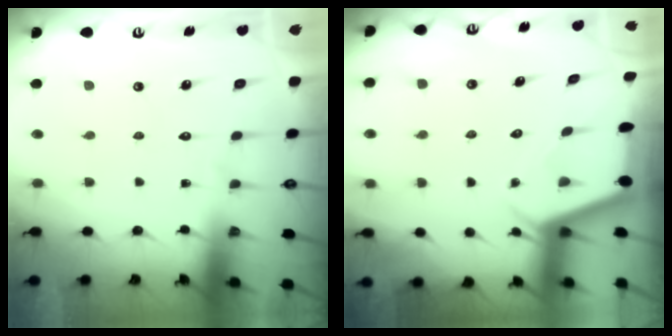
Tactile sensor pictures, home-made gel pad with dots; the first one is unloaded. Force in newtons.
{"total": 2.2, "press": 2.2, "slide": 0.3}